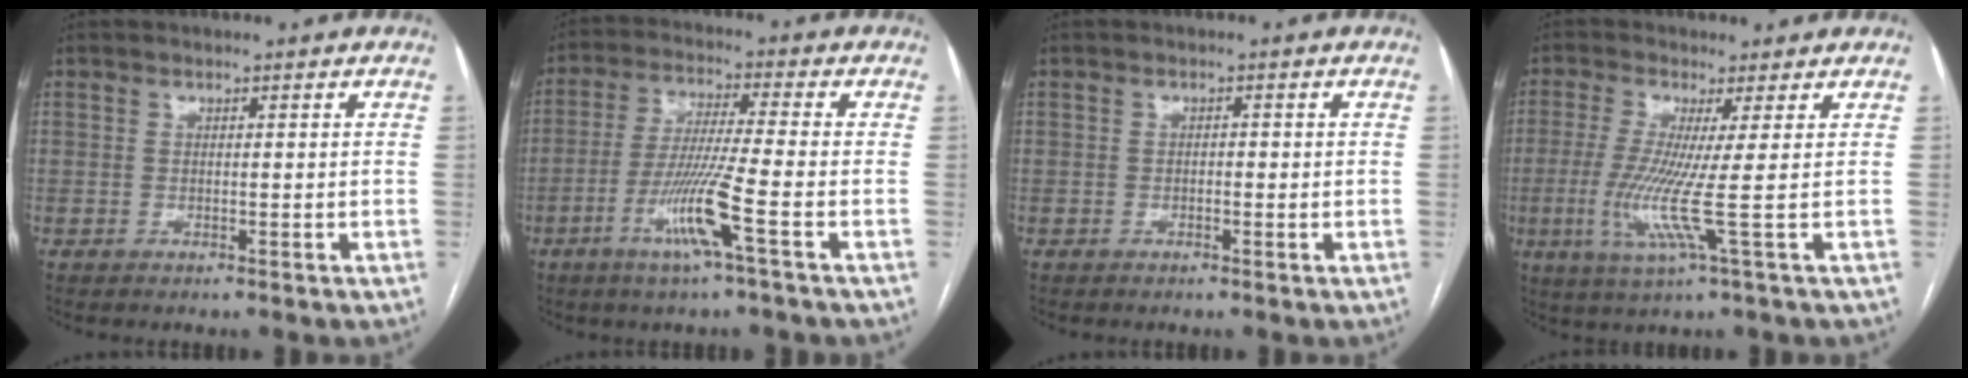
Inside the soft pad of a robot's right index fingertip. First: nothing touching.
{"total": 9.7, "force": [-4.1, -1.2, 8.7], "torque": [-0.172, -0.014, -0.081]}
{"total": 0.8, "force": [-0.2, 0.4, 0.7], "torque": [-0.011, 0.003, -0.003]}
{"total": 7.5, "force": [-1.1, -1.6, 7.3], "torque": [-0.158, -0.023, -0.021]}